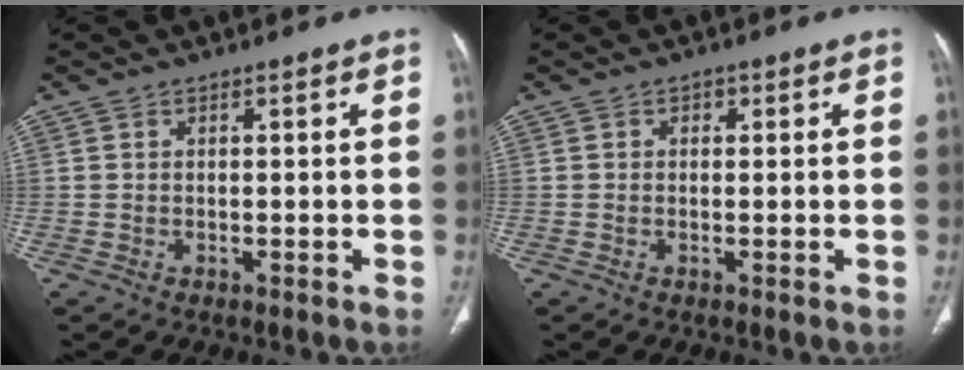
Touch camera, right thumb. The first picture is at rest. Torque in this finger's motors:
{"motor_torque": [-0.04, 0.26, 0.32, 0.10, -0.02]}